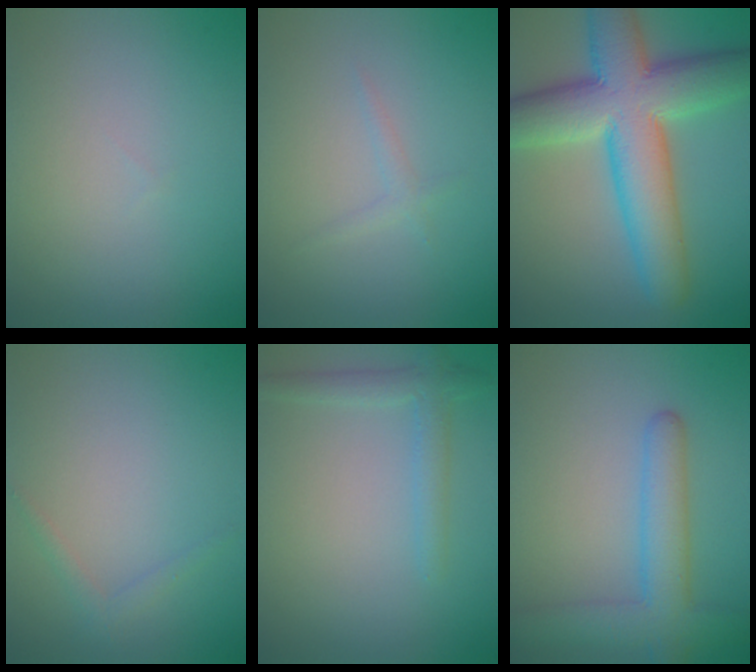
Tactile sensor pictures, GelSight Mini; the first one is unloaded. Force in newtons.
{"total": 0.9, "press": 0.9, "slide": 0.1}
{"total": 12.1, "press": 12.1, "slide": 0.4}
{"total": 1.1, "press": 1.1, "slide": 0.1}
{"total": 2.3, "press": 2.3, "slide": 0.2}
{"total": 5.3, "press": 5.3, "slide": 0.2}